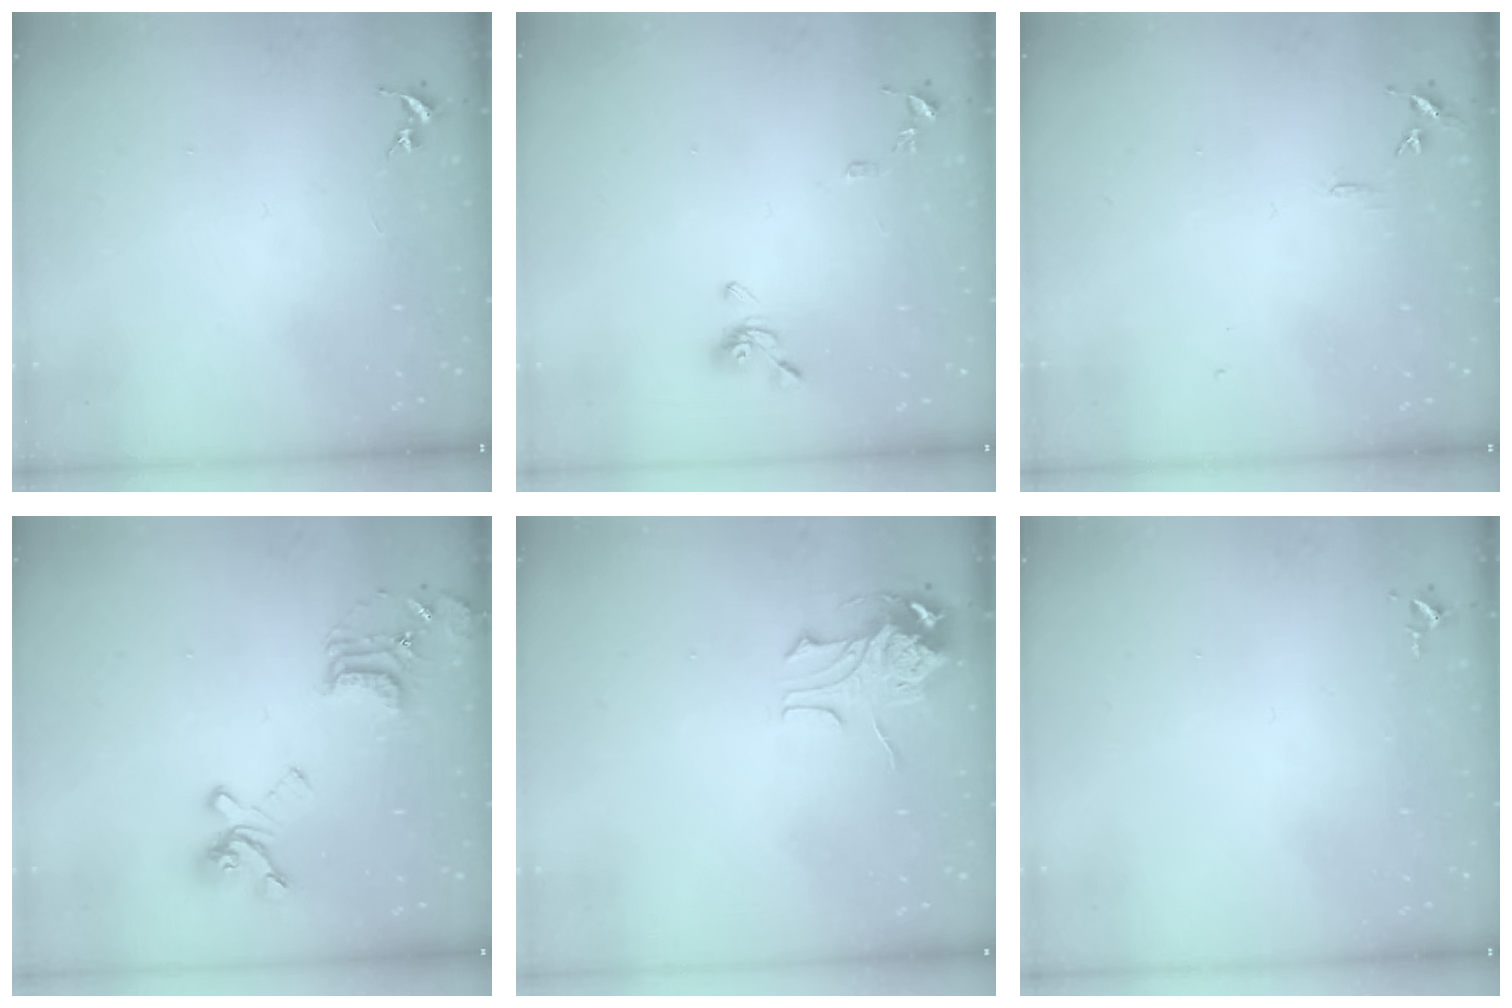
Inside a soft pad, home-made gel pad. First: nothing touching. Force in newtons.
{"total": 9.4, "press": 9.4, "slide": 1.0}
{"total": 5.8, "press": 5.8, "slide": 0.6}
{"total": 18.0, "press": 17.9, "slide": 1.9}
{"total": 8.3, "press": 8.3, "slide": 0.8}
{"total": 2.6, "press": 2.6, "slide": 0.4}